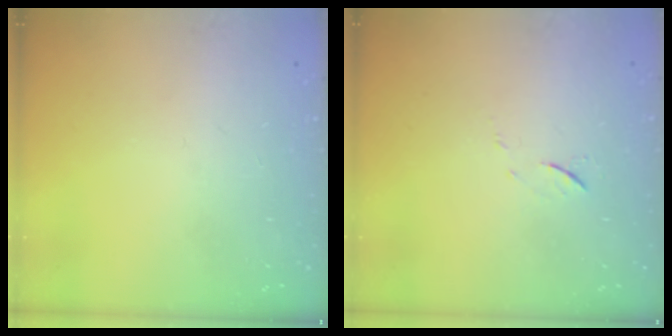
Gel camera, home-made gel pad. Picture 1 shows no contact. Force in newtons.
{"total": 5.2, "press": 5.1, "slide": 0.7}